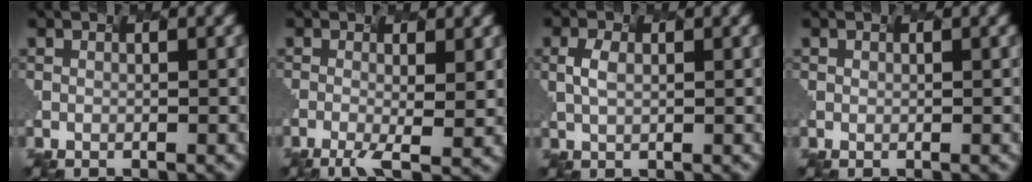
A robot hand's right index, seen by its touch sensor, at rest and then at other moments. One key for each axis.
{"total": 2.4, "fx": -1.2, "fy": -0.3, "fz": 2.1, "tx": -0.059, "ty": -0.013, "tz": 0.004}
{"total": 0.7, "fx": -0.6, "fy": -0.5, "fz": 0.0, "tx": -0.036, "ty": -0.010, "tz": 0.019}
{"total": 0.8, "fx": -0.1, "fy": -0.5, "fz": -0.6, "tx": -0.005, "ty": -0.009, "tz": 0.012}